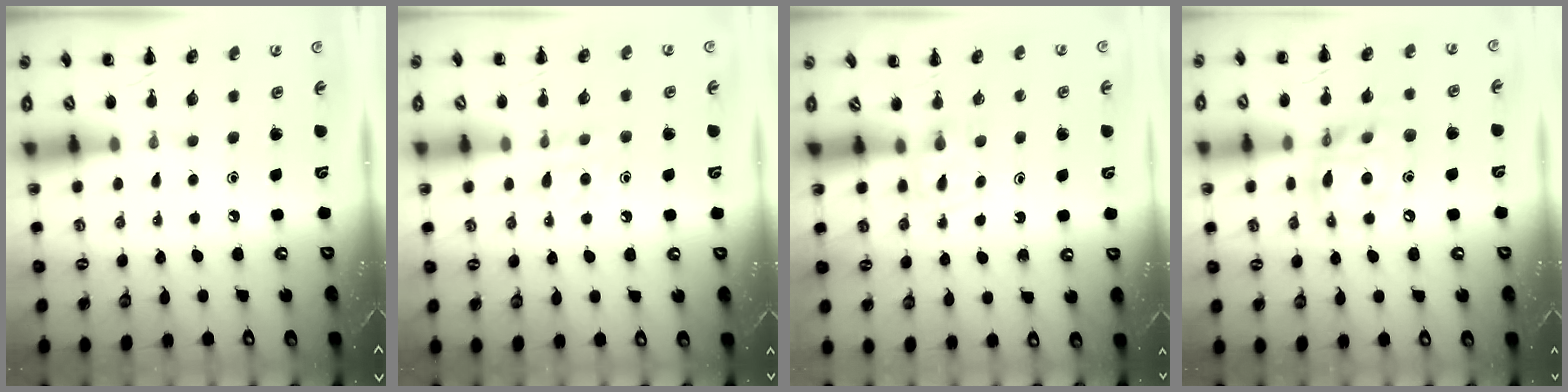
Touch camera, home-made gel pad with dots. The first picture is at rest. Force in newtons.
{"total": 5.5, "press": 5.3, "slide": 1.5}
{"total": 4.5, "press": 4.2, "slide": 1.4}
{"total": 13.7, "press": 13.2, "slide": 3.6}